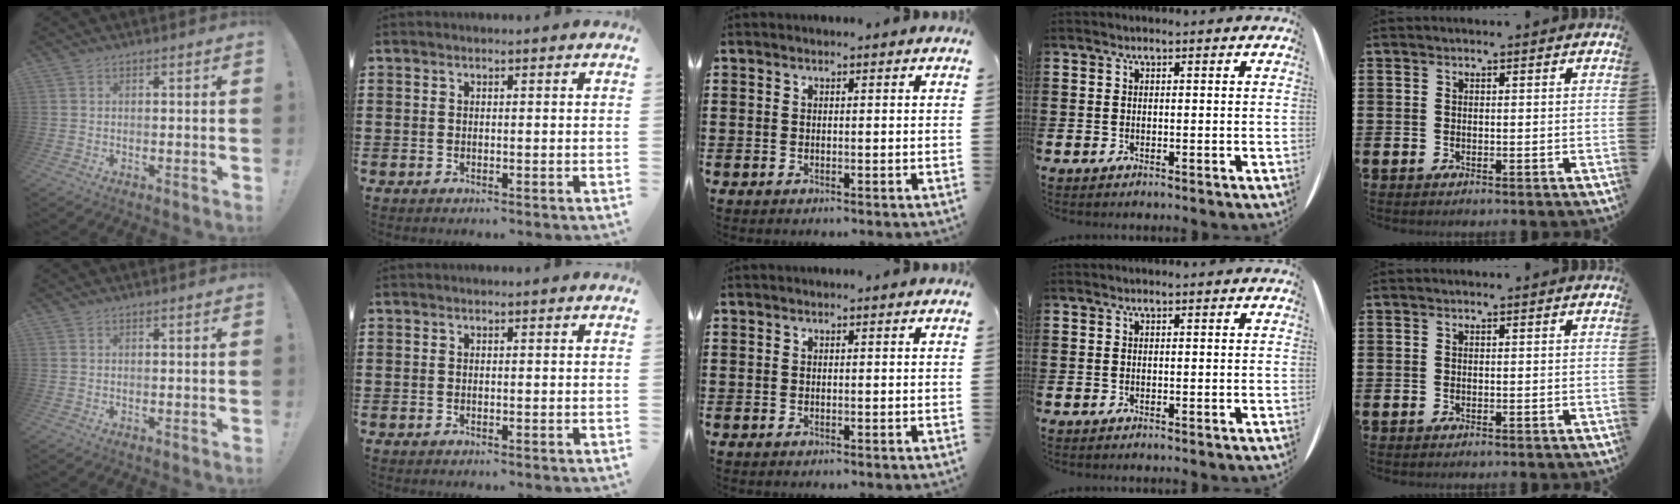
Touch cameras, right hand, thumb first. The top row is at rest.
{}